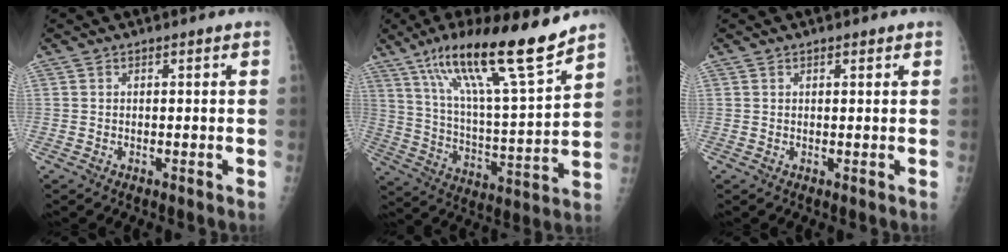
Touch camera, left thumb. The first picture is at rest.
{"total": 20.4, "force": [14.4, 2.0, 14.4], "torque": [-0.225, -0.063, 0.250]}
{"total": 0.8, "force": [0.6, 0.4, 0.5], "torque": [-0.007, -0.002, 0.008]}